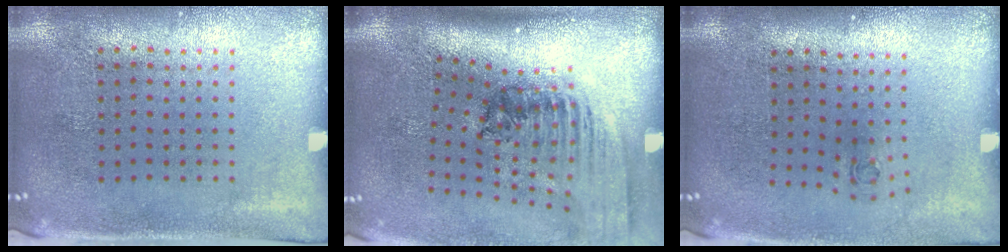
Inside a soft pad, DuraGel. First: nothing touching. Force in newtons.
{"total": 2.4, "press": 1.6, "slide": 1.8}
{"total": 0.7, "press": 0.3, "slide": 0.6}